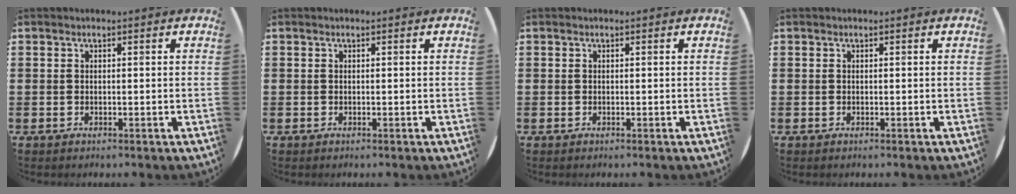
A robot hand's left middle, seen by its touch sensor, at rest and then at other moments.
{"total": 0.0}
{"total": 0.0}
{"total": 0.0}